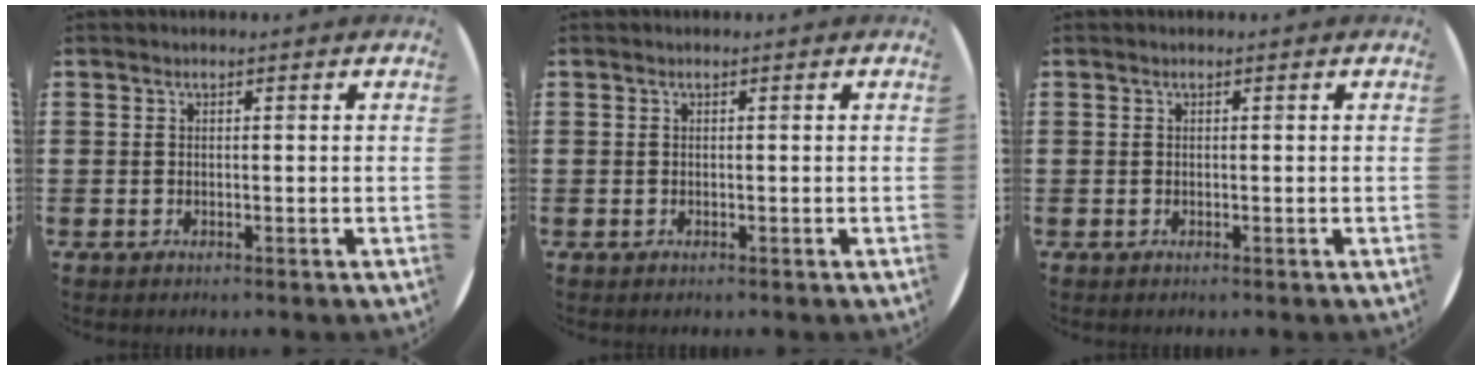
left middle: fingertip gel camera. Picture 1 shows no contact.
{"total": 0.0}
{"total": 0.0}